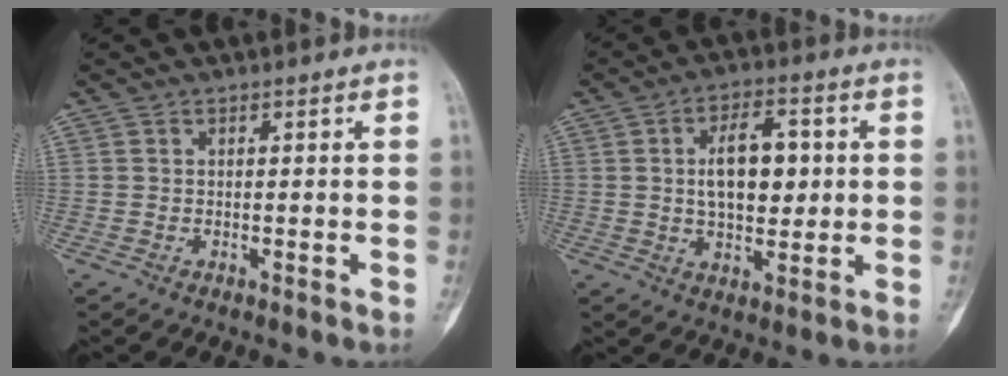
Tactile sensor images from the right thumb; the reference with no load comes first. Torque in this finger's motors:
{"motor_torque": [0.16, 0.23, 0.36, 0.27, -0.01]}